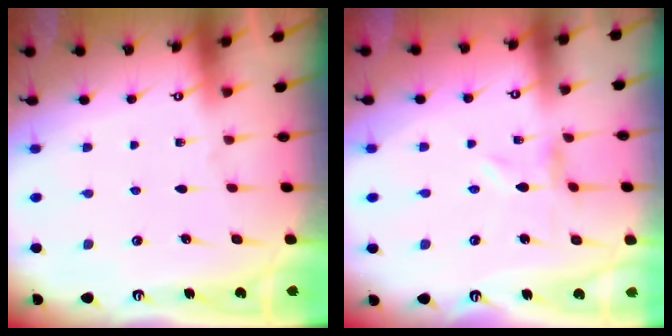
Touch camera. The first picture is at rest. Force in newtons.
{"total": 0.0}